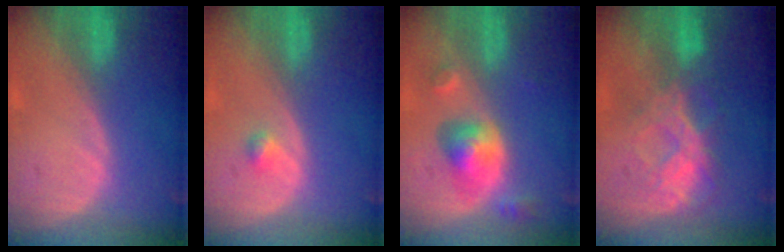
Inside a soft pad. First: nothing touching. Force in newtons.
{"total": 1.1, "press": 1.1, "slide": 0.1}
{"total": 6.0, "press": 5.5, "slide": 2.4}
{"total": 6.8, "press": 6.7, "slide": 1.2}